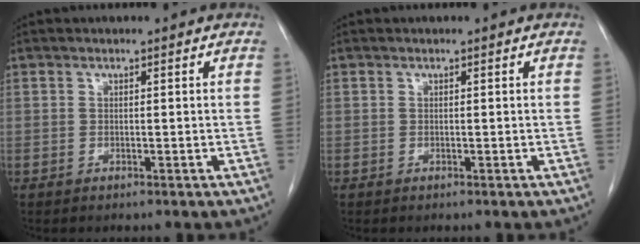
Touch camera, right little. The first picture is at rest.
{"total": 0.0}